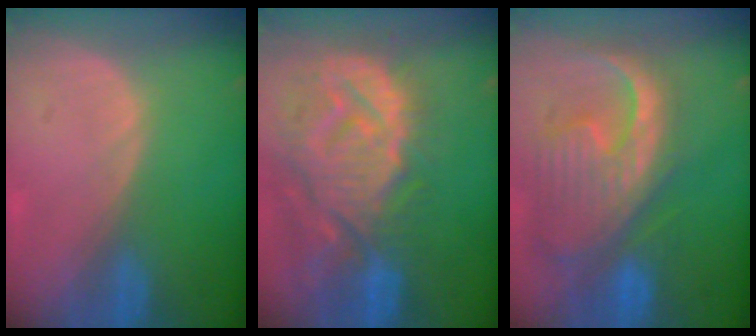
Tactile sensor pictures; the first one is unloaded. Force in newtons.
{"total": 14.2, "press": 12.3, "slide": 7.1}
{"total": 13.0, "press": 11.1, "slide": 6.7}